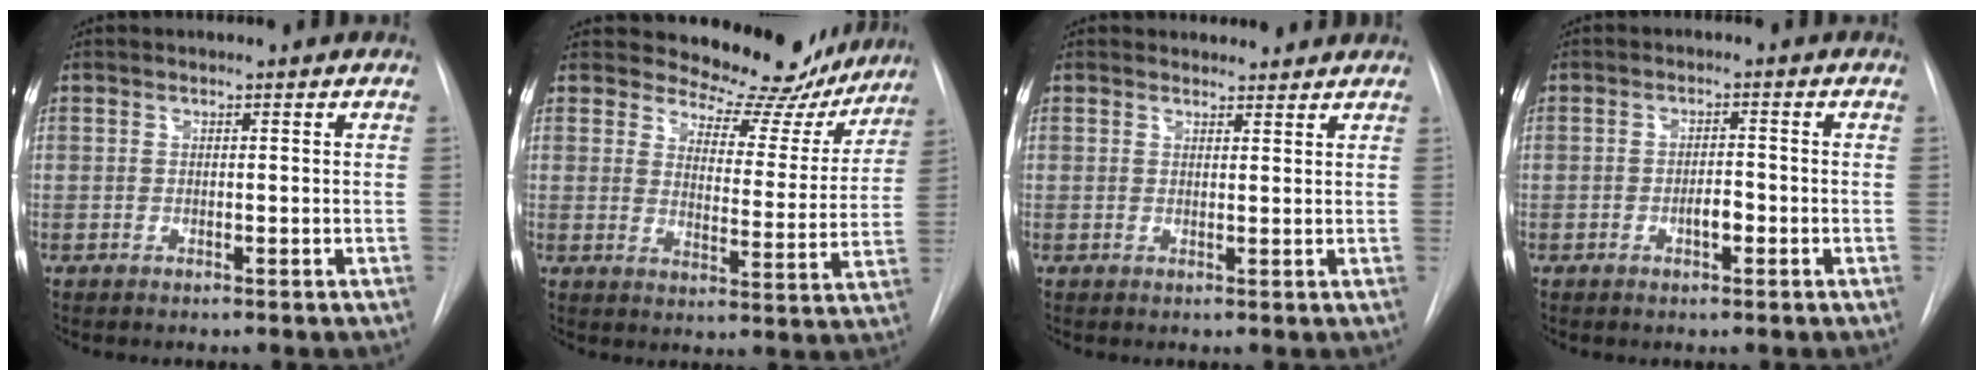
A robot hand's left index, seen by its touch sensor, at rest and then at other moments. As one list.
[{"total": 14.9, "force": [13.8, 5.2, 2.4], "torque": [-0.005, -0.032, 0.153]}, {"total": 4.1, "force": [3.9, 1.3, 0.2], "torque": [0.003, 0.013, 0.045]}, {"total": 2.3, "force": [-0.9, 0.8, 2.0], "torque": [-0.030, 0.003, -0.015]}]